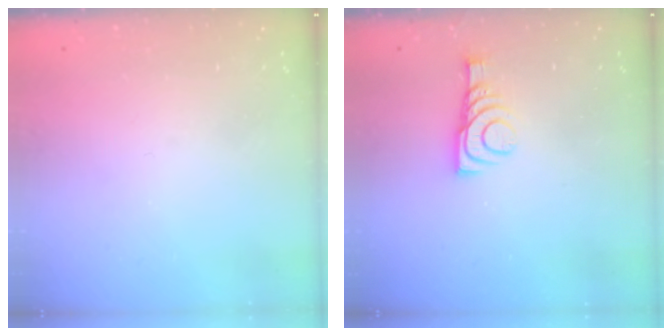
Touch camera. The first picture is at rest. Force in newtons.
{"total": 9.2, "press": 9.2, "slide": 0.2}